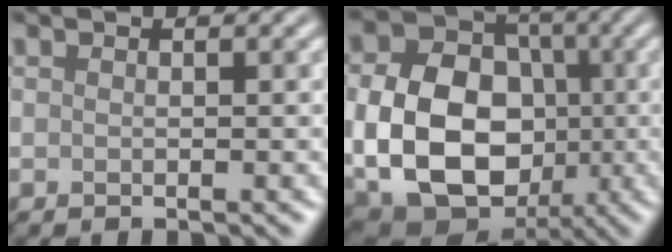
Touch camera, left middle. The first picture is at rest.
{"total": 12.6, "force": [-1.8, 9.5, 8.1], "torque": [-0.148, -0.016, -0.034]}